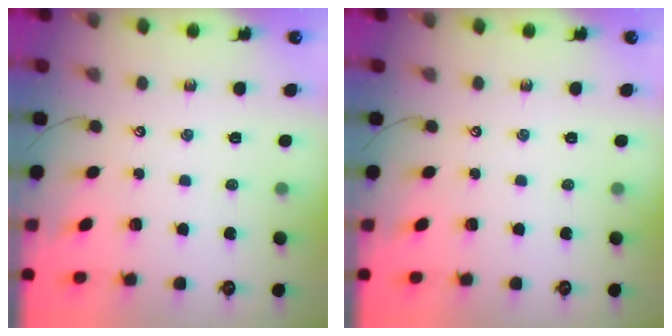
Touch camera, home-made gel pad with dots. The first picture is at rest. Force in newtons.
{"total": 0.0}